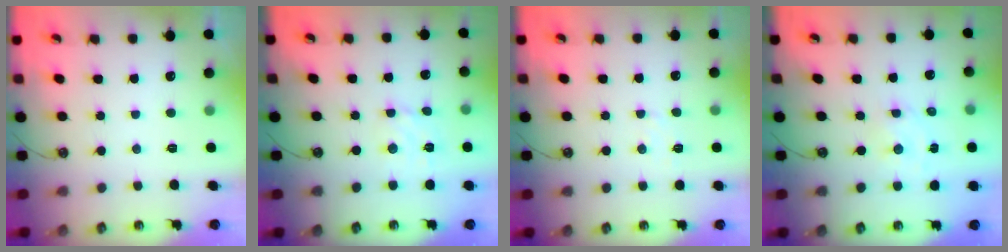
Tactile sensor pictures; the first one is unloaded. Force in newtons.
{"total": 2.9, "press": 2.8, "slide": 0.2}
{"total": 5.1, "press": 5.1, "slide": 0.7}
{"total": 1.6, "press": 1.6, "slide": 0.2}